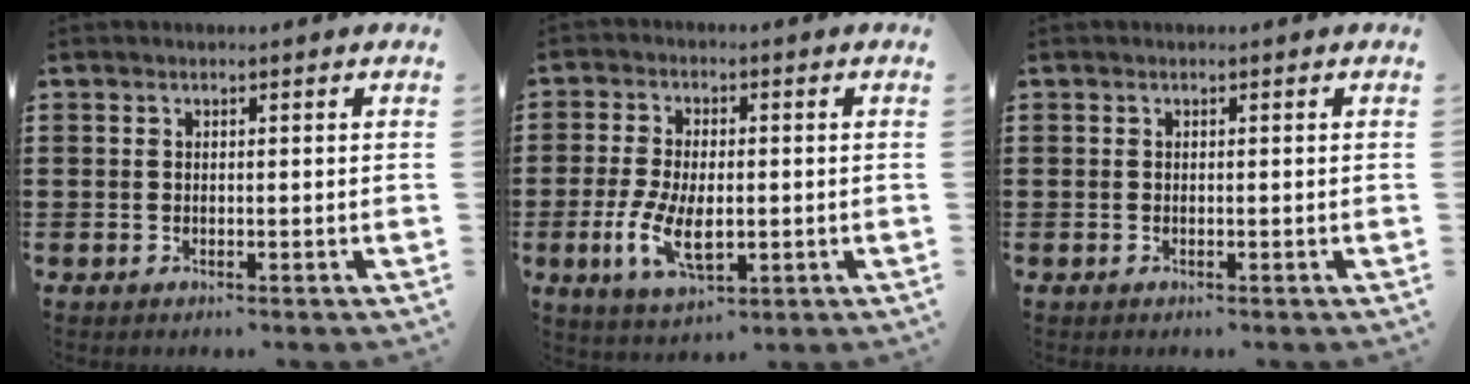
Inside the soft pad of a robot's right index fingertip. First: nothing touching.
{"total": 7.5, "force": [-1.4, 3.6, 6.4], "torque": [-0.146, -0.006, -0.029]}
{"total": 0.0}